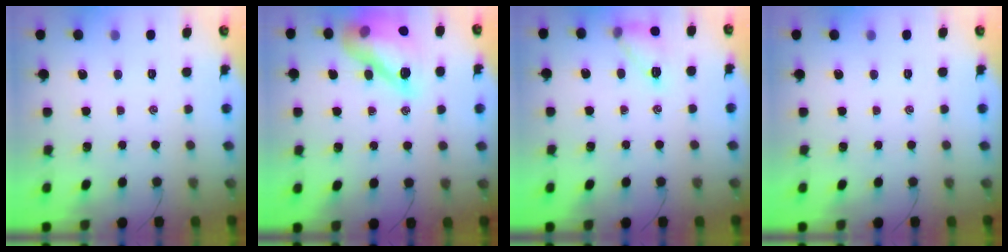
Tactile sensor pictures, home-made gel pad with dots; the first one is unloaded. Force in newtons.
{"total": 16.3, "press": 16.1, "slide": 2.6}
{"total": 9.7, "press": 9.7, "slide": 0.5}
{"total": 0.0}